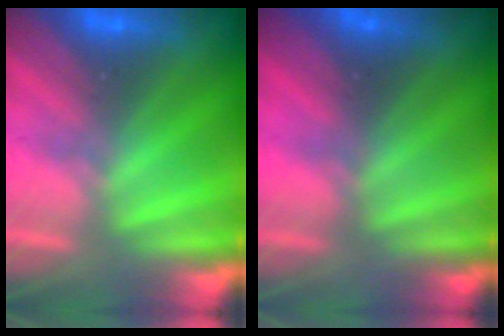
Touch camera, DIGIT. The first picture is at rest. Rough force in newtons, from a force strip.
{"total": 2.0}